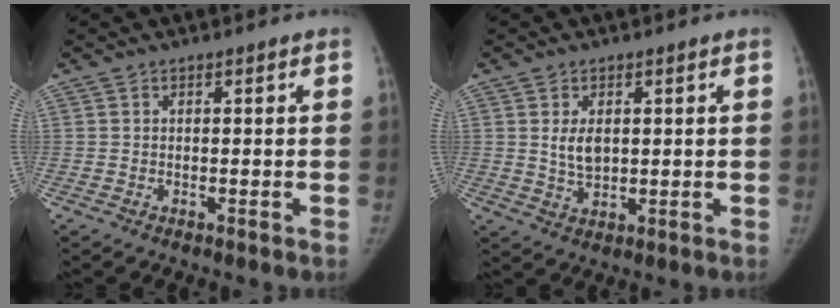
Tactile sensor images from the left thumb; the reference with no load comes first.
{"total": 4.4, "force": [0.9, 2.7, 3.3], "torque": [-0.050, -0.010, 0.022]}